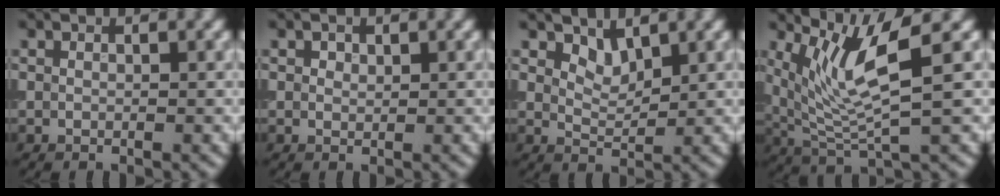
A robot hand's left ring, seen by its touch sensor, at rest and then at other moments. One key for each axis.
{"total": 0.7, "fx": 0.4, "fy": 0.5, "fz": 0.2, "tx": -0.003, "ty": -0.002, "tz": 0.007}
{"total": 1.9, "fx": 1.6, "fy": 0.7, "fz": 0.8, "tx": -0.017, "ty": -0.008, "tz": 0.031}
{"total": 5.8, "fx": 2.6, "fy": 1.1, "fz": 5.1, "tx": -0.110, "ty": -0.007, "tz": 0.057}